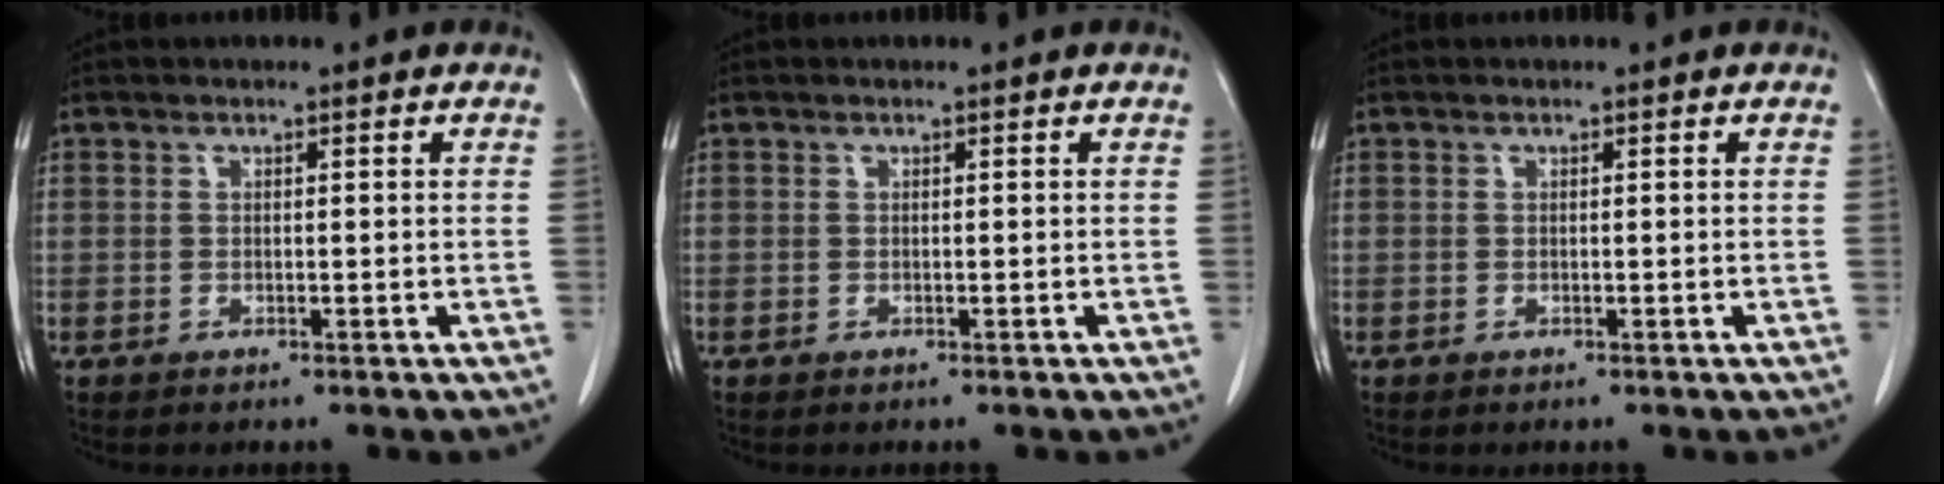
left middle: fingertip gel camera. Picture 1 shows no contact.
{"total": 0.0}
{"total": 0.0}